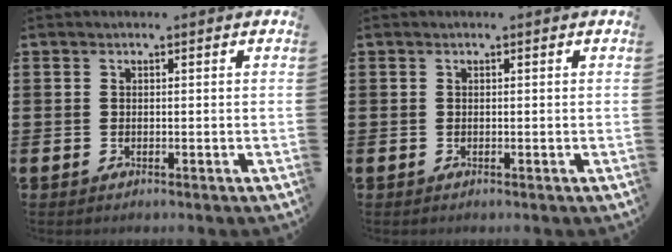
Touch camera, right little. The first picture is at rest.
{"total": 0.0}